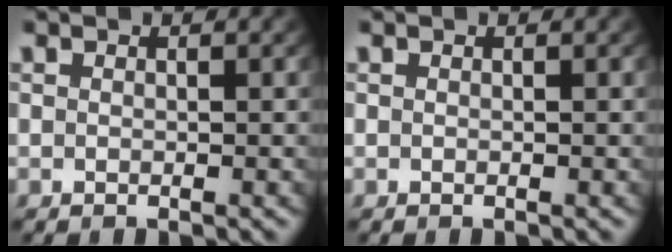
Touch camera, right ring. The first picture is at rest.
{"total": 0.0}